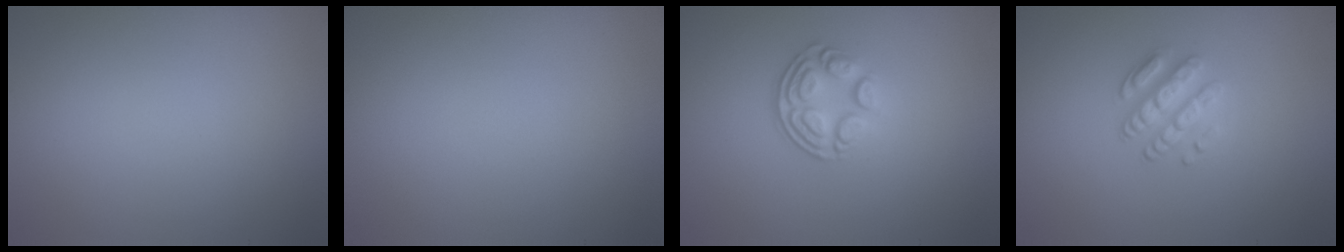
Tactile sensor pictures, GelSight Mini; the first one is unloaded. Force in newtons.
{"total": 0.0}
{"total": 3.7, "press": 2.5, "slide": 2.7}
{"total": 3.0, "press": 2.6, "slide": 1.5}